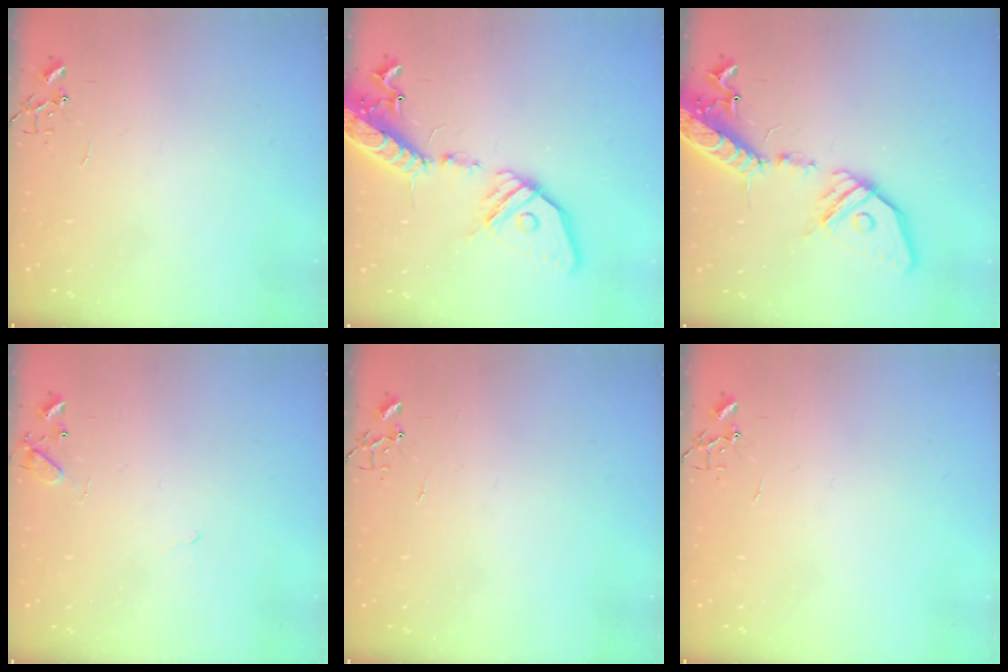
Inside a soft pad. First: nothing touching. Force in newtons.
{"total": 19.7, "press": 19.4, "slide": 3.9}
{"total": 19.7, "press": 19.4, "slide": 3.9}
{"total": 8.6, "press": 8.5, "slide": 1.1}
{"total": 0.0}
{"total": 0.0}